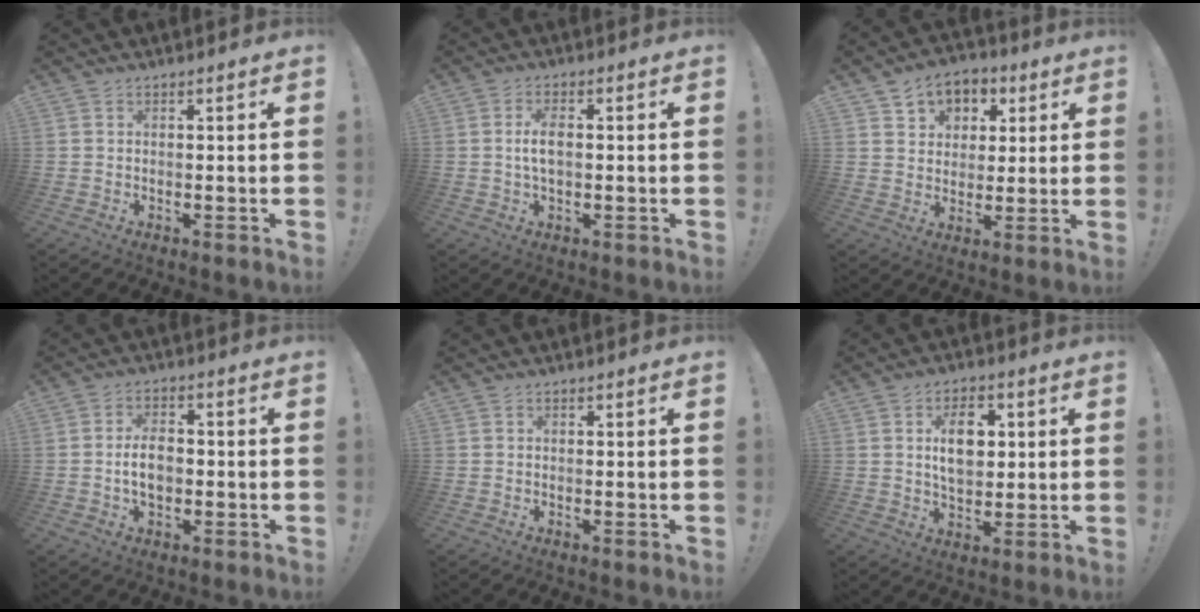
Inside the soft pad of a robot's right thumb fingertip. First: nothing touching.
{"total": 4.9, "force": [0.0, 2.3, 4.3], "torque": [-0.082, 0.006, -0.002]}
{"total": 8.0, "force": [3.5, 6.8, 2.2], "torque": [-0.028, -0.021, 0.070]}
{"total": 6.6, "force": [-1.1, 4.3, 5.0], "torque": [-0.081, 0.005, -0.025]}
{"total": 0.0}
{"total": 10.3, "force": [2.1, 6.9, 7.3], "torque": [-0.110, 0.005, 0.035]}